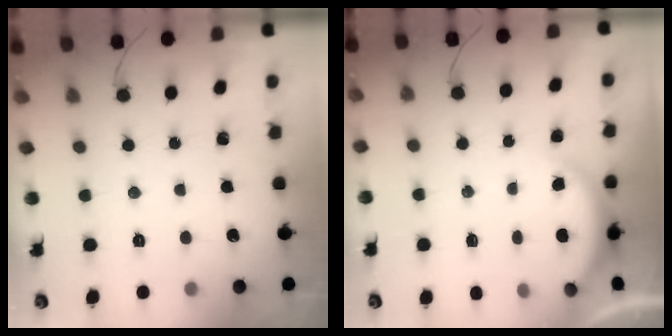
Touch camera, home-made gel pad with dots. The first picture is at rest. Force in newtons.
{"total": 3.3, "press": 3.3, "slide": 0.6}